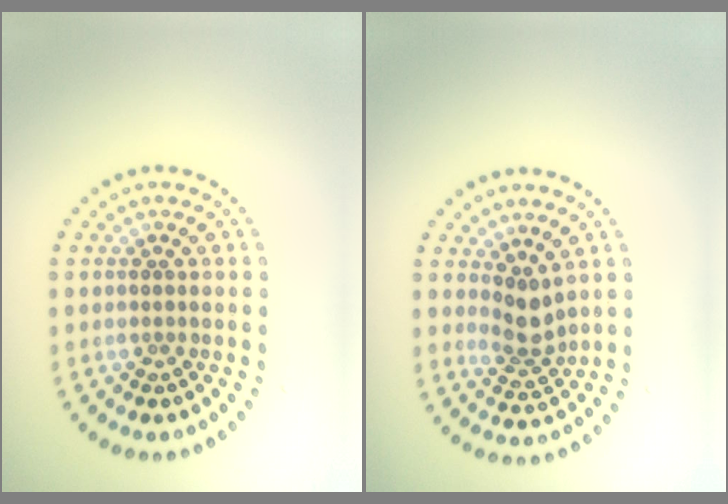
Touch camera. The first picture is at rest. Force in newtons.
{"total": 2.5, "press": 1.9, "slide": 1.6}